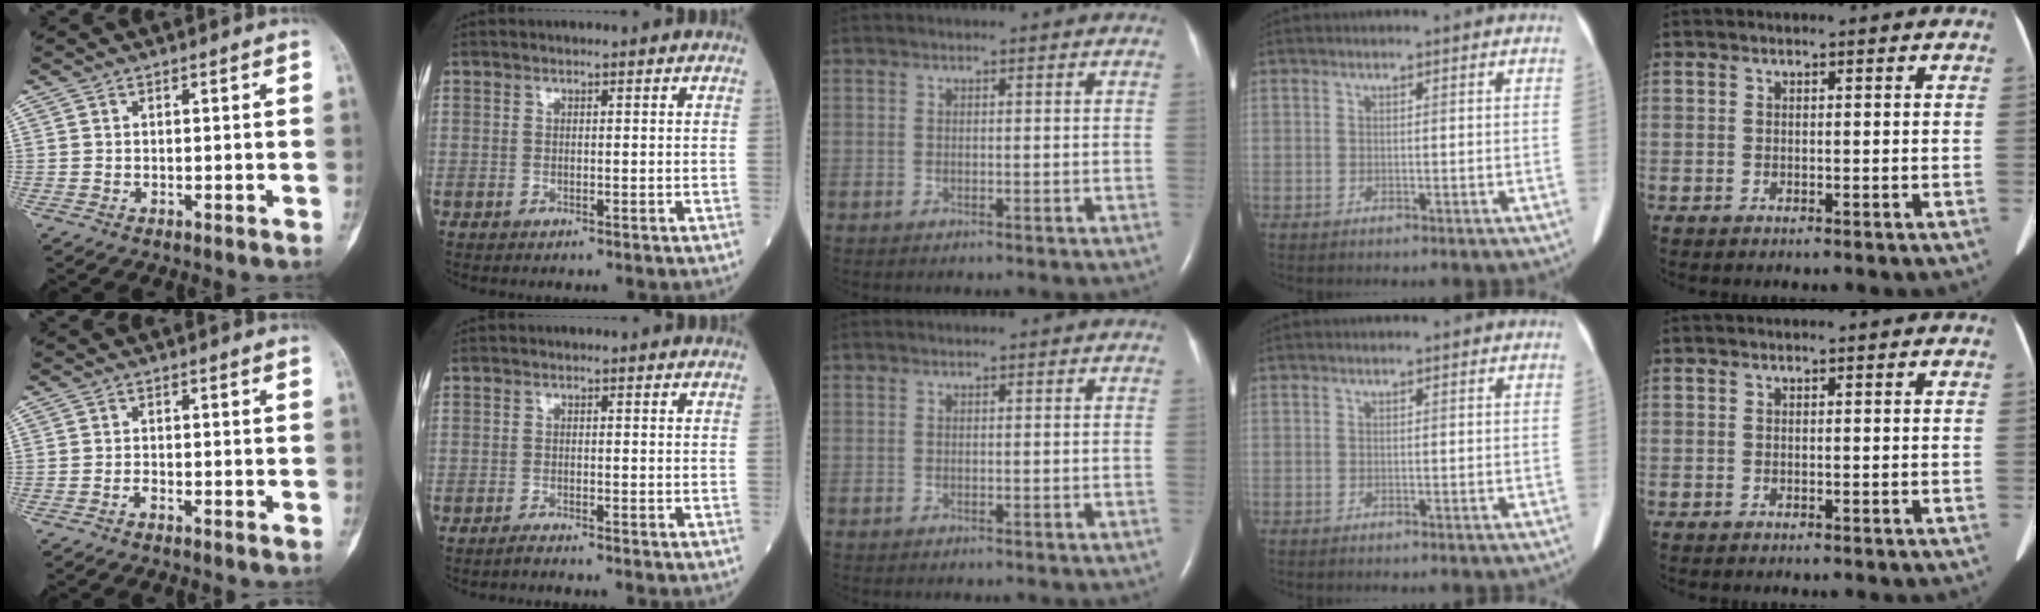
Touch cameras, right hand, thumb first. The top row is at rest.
{"thumb": {"total": 1.0, "force": [-0.8, 0.3, 0.5], "torque": [-0.011, 0.005, -0.017]}, "index": {"total": 1.3, "force": [-1.3, -0.2, 0.3], "torque": [-0.012, 0.000, -0.021]}}